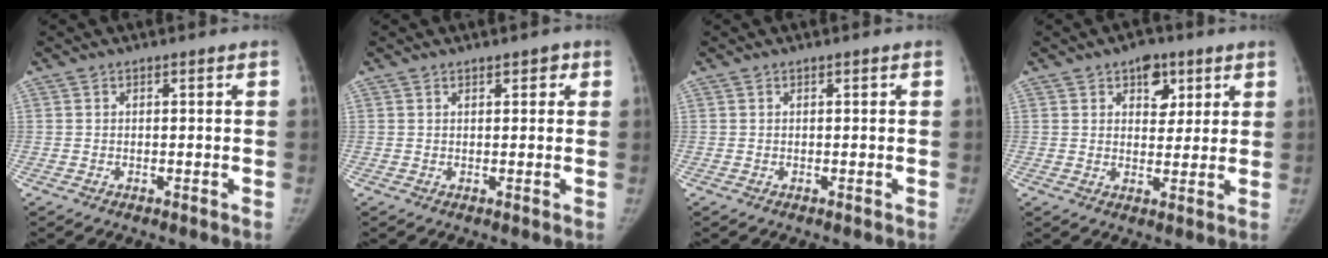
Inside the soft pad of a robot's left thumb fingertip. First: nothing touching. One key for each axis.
{"total": 1.9, "fx": 1.1, "fy": 1.1, "fz": 1.2, "tx": 0.001, "ty": 0.000, "tz": 0.012}
{"total": 0.0}
{"total": 6.3, "fx": 3.3, "fy": 4.2, "fz": 3.4, "tx": -0.010, "ty": -0.011, "tz": 0.044}